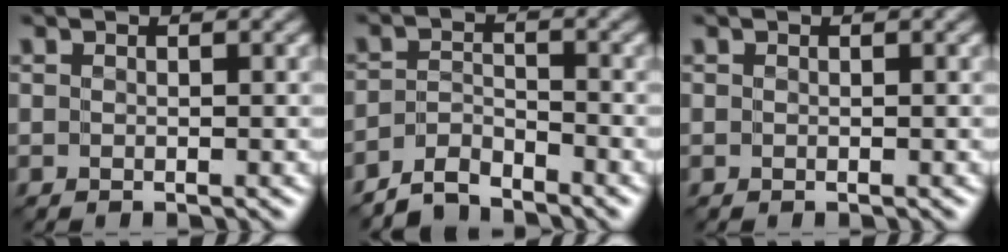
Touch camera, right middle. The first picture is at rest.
{"total": 3.2, "force": [-3.1, 0.6, 0.5], "torque": [-0.010, 0.004, -0.070]}
{"total": 0.0}